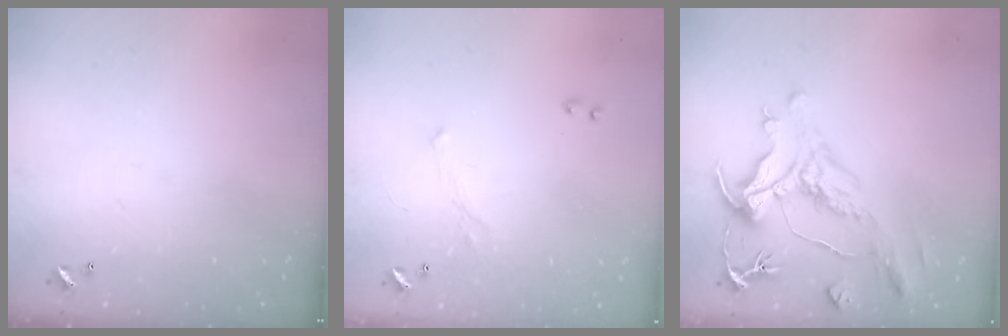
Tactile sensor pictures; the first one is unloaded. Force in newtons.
{"total": 0.7, "press": 0.3, "slide": 0.6}
{"total": 1.9, "press": 0.8, "slide": 1.8}